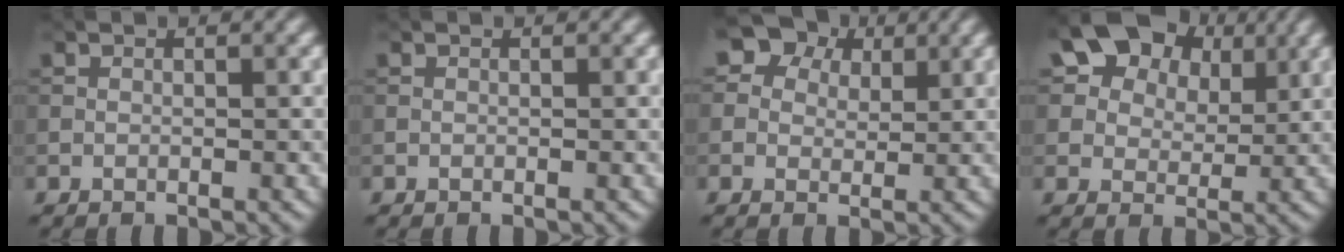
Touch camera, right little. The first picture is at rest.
{"total": 0.0}
{"total": 8.5, "force": [4.7, 6.1, 3.6], "torque": [-0.071, 0.027, 0.056]}
{"total": 14.2, "force": [7.6, 9.6, 7.3], "torque": [-0.143, 0.029, 0.135]}